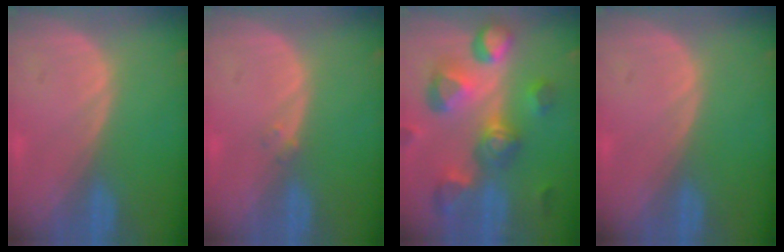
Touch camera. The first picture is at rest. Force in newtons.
{"total": 1.0, "press": 0.9, "slide": 0.4}
{"total": 11.2, "press": 10.0, "slide": 5.0}
{"total": 0.0}